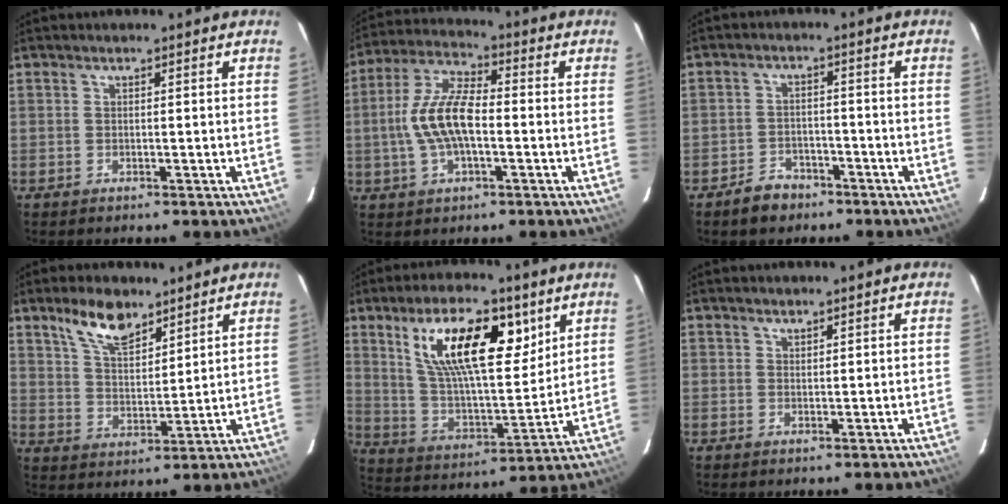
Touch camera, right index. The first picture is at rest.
{"total": 11.4, "force": [-1.5, 4.7, 10.3], "torque": [-0.219, 0.011, -0.030]}
{"total": 5.3, "force": [-3.9, 3.3, 1.3], "torque": [-0.040, 0.016, -0.057]}
{"total": 9.1, "force": [6.5, 3.8, 5.2], "torque": [-0.090, 0.008, 0.124]}
{"total": 19.7, "force": [9.4, 7.8, 15.4], "torque": [-0.271, 0.012, 0.172]}
{"total": 1.1, "force": [0.9, 0.5, 0.1], "torque": [-0.002, 0.002, 0.017]}